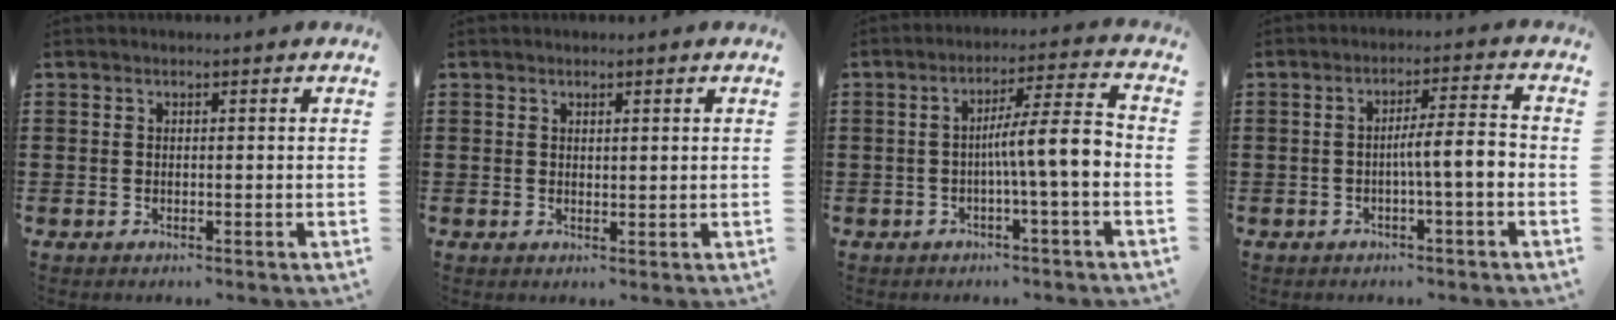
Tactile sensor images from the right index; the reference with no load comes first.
{"total": 0.9, "force": [0.7, 0.2, 0.5], "torque": [-0.009, 0.003, 0.012]}
{"total": 8.3, "force": [-1.2, 0.9, 8.1], "torque": [-0.136, 0.001, -0.026]}
{"total": 5.8, "force": [-1.2, 0.7, 5.6], "torque": [-0.100, 0.004, -0.025]}